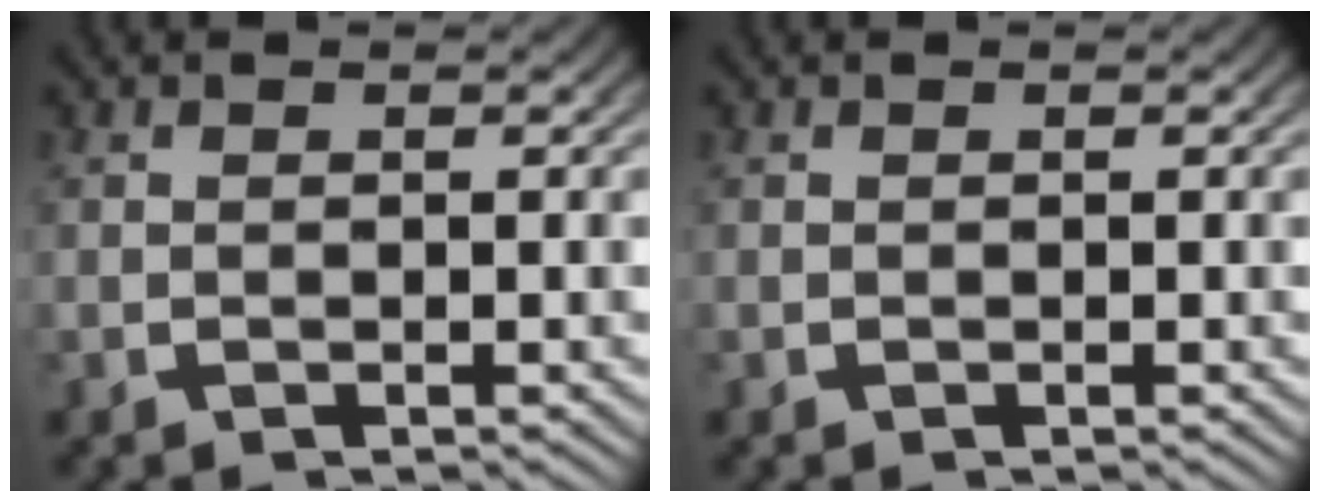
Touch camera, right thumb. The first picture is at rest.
{"total": 0.0}